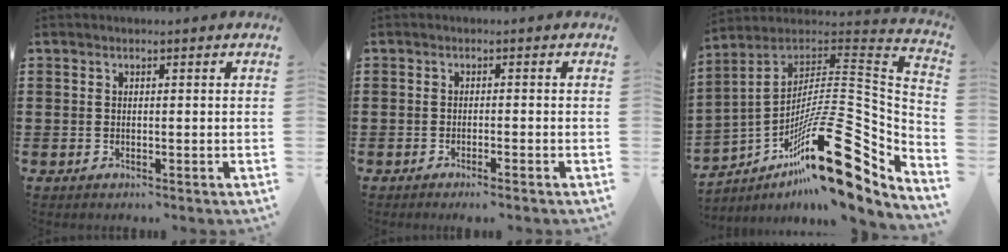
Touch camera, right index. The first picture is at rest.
{"total": 1.2, "force": [-0.9, -0.3, 0.6], "torque": [-0.011, -0.002, -0.018]}
{"total": 22.7, "force": [-11.1, 5.8, 19.0], "torque": [-0.325, 0.015, -0.195]}